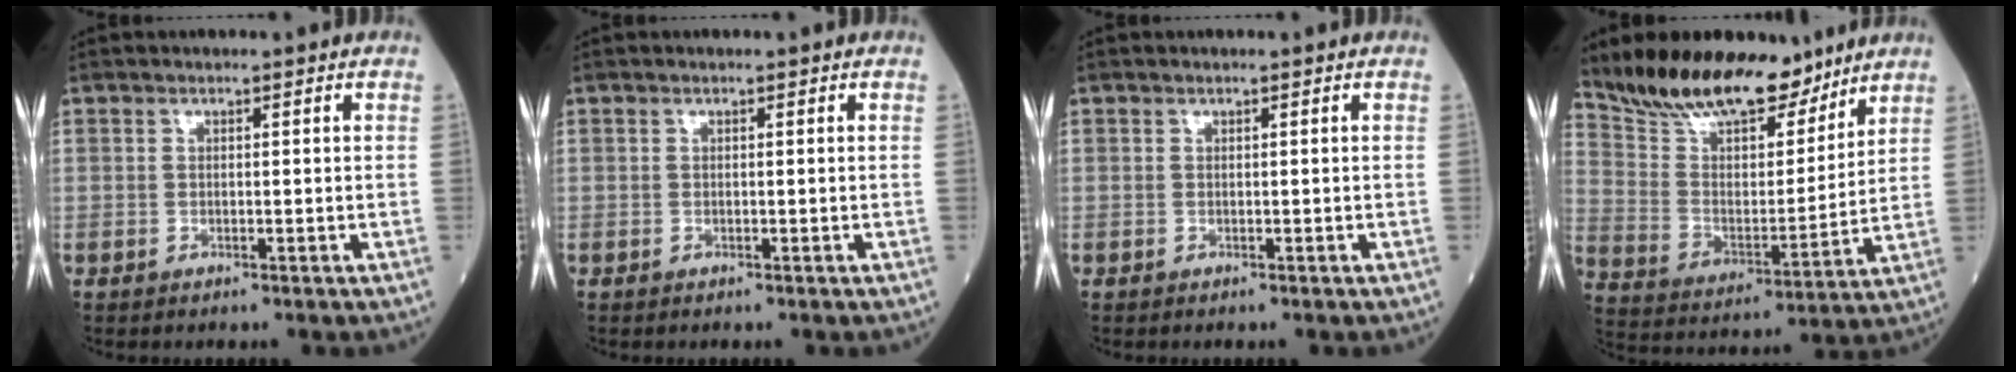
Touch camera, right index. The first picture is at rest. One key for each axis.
{"total": 0.0}
{"total": 0.0}
{"total": 18.4, "fx": 15.3, "fy": 5.5, "fz": 8.6, "tx": -0.154, "ty": 0.001, "tz": 0.278}